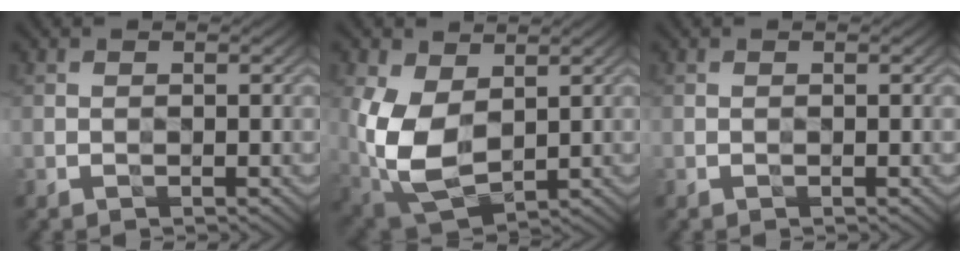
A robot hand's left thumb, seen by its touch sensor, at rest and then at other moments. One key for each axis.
{"total": 12.2, "fx": 1.0, "fy": 7.8, "fz": 9.3, "tx": -0.248, "ty": -0.013, "tz": 0.025}
{"total": 0.0}